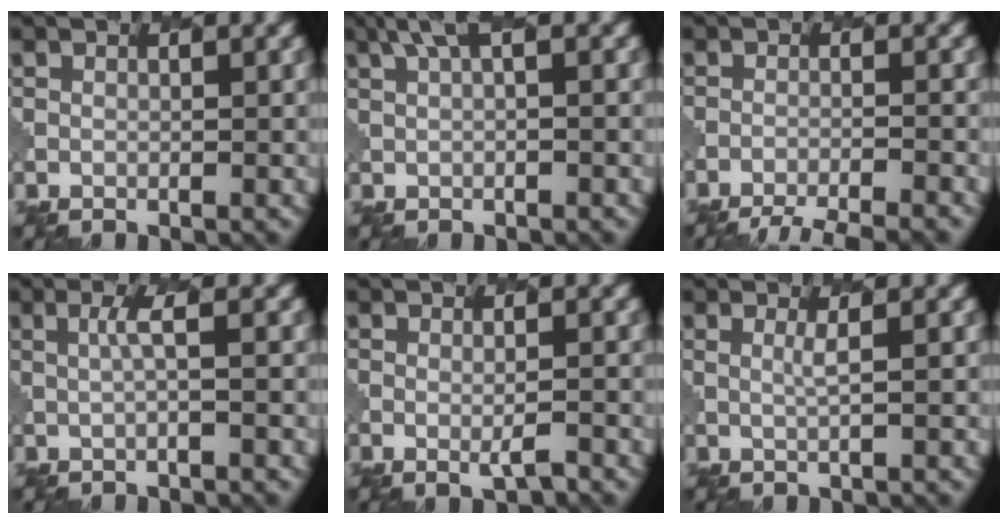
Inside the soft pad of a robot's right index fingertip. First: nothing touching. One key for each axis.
{"total": 2.3, "fx": 1.1, "fy": 0.5, "fz": 2.0, "tx": -0.031, "ty": 0.002, "tz": 0.021}
{"total": 5.7, "fx": -5.2, "fy": 0.9, "fz": 2.0, "tx": -0.032, "ty": -0.015, "tz": -0.078}
{"total": 1.7, "fx": 0.5, "fy": 0.3, "fz": 1.6, "tx": -0.030, "ty": -0.003, "tz": 0.008}
{"total": 1.6, "fx": -0.2, "fy": 0.3, "fz": 1.6, "tx": -0.026, "ty": -0.008, "tz": 0.000}
{"total": 1.2, "fx": 0.6, "fy": 0.3, "fz": 0.9, "tx": -0.014, "ty": -0.002, "tz": 0.009}